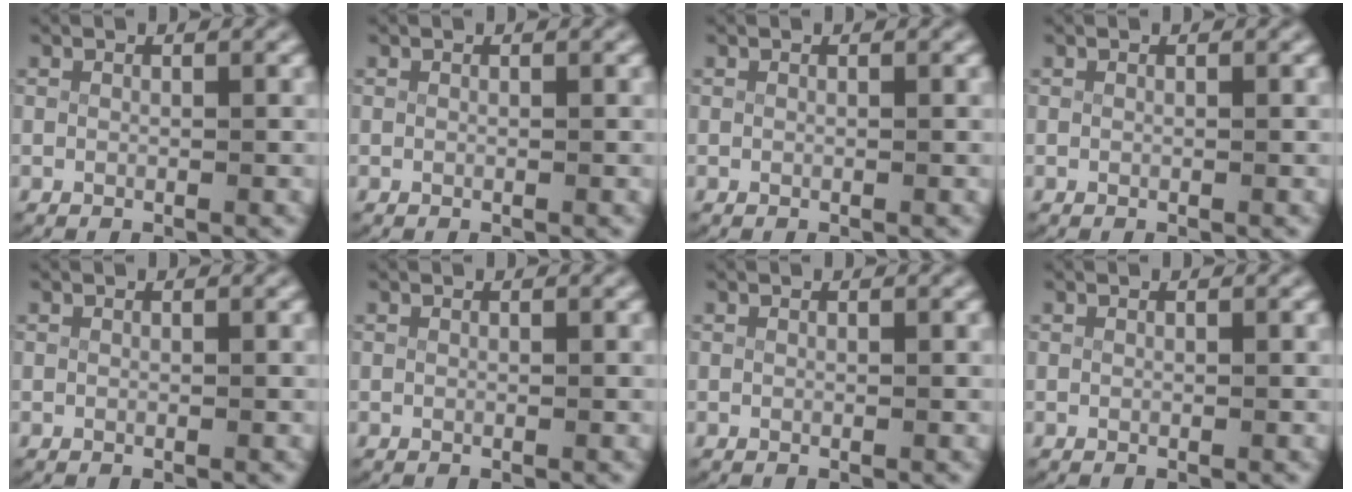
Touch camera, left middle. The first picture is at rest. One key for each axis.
{"total": 0.0}
{"total": 0.0}
{"total": 0.0}
{"total": 0.0}
{"total": 0.0}
{"total": 0.0}
{"total": 0.0}